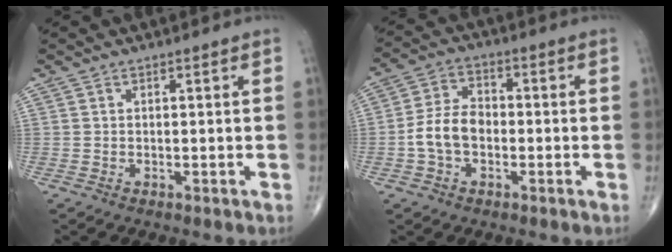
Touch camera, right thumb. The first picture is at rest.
{"total": 7.8, "force": [-1.6, 5.3, 5.5], "torque": [-0.099, 0.025, -0.039]}